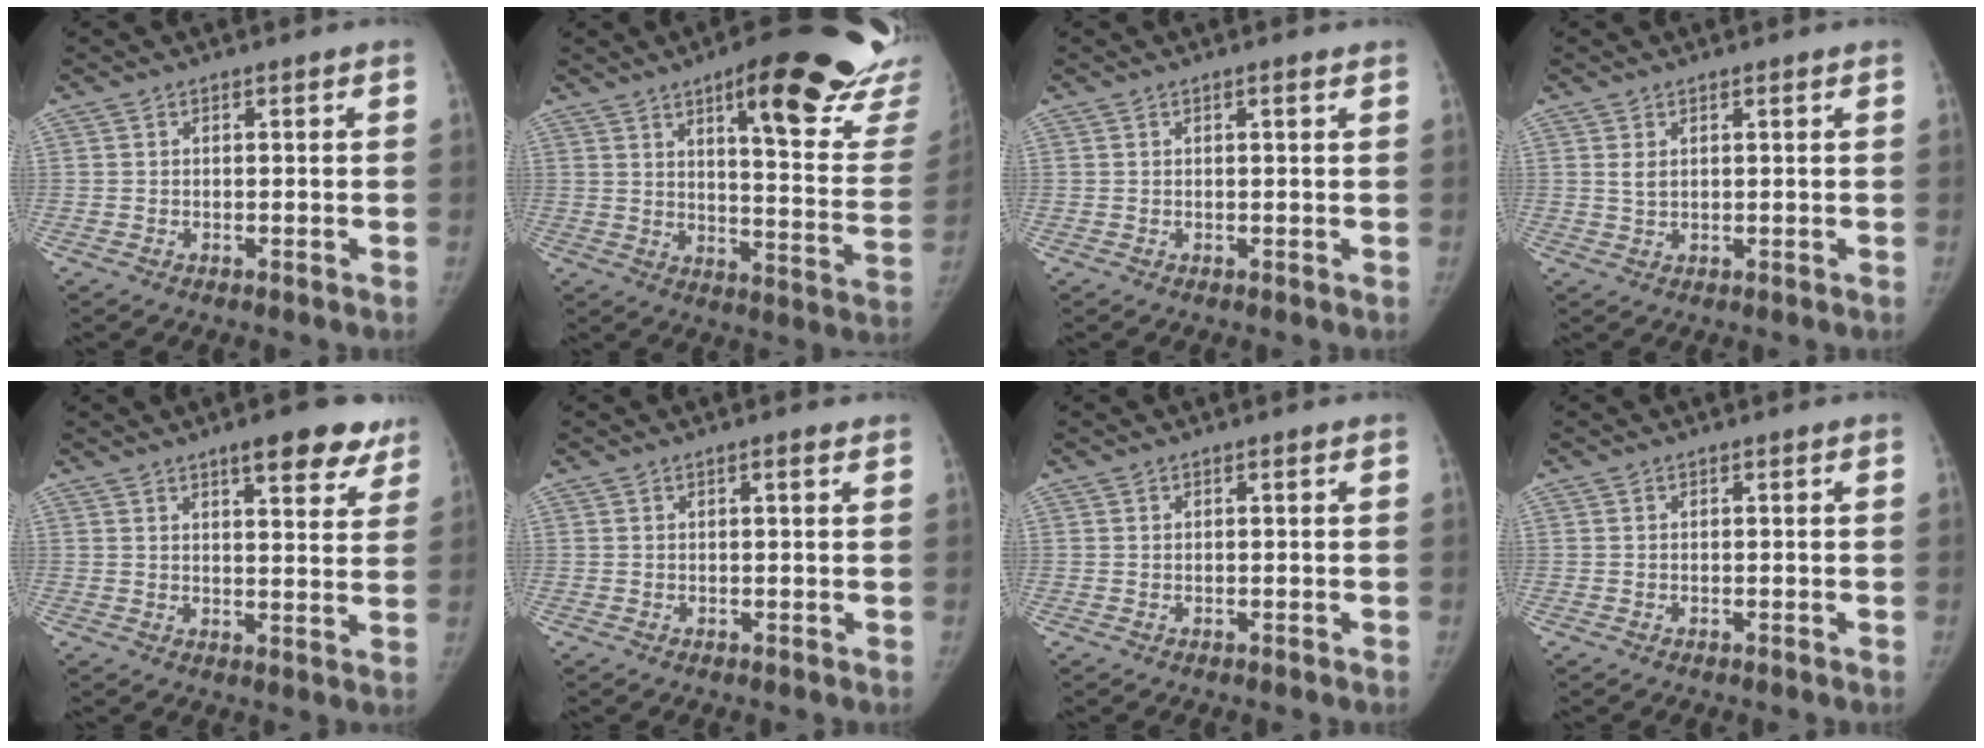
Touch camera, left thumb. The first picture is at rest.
{"total": 27.7, "force": [17.6, 6.8, 20.3], "torque": [-0.211, -0.082, 0.228]}
{"total": 0.8, "force": [0.5, 0.1, 0.7], "torque": [-0.011, 0.000, 0.006]}
{"total": 2.0, "force": [1.0, 1.0, 1.3], "torque": [-0.021, -0.007, 0.025]}
{"total": 11.1, "force": [7.5, 3.6, 7.3], "torque": [-0.055, -0.035, 0.092]}
{"total": 1.1, "force": [0.7, 0.2, 0.9], "torque": [-0.014, -0.001, 0.009]}
{"total": 0.0}
{"total": 0.0}